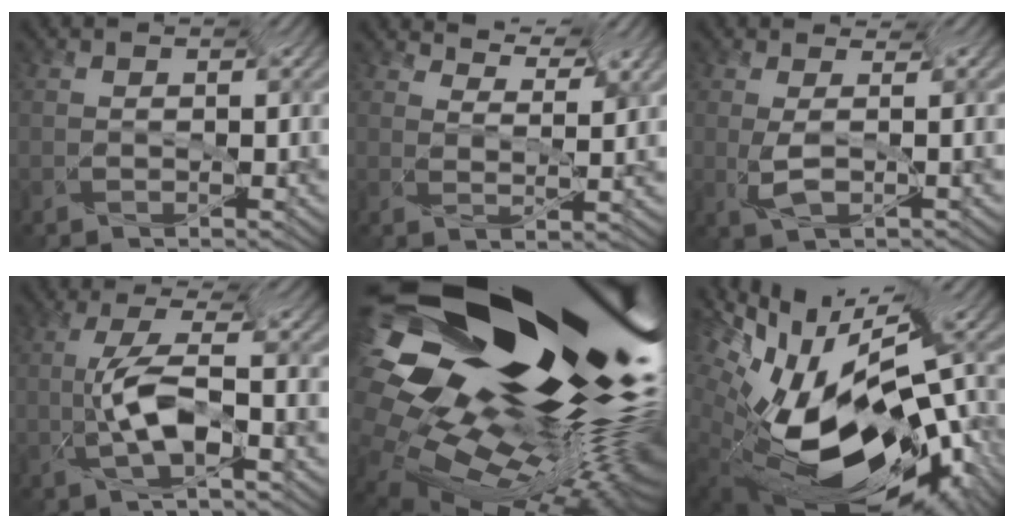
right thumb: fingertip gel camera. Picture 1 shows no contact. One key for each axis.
{"total": 3.7, "fx": 3.5, "fy": -0.4, "fz": 1.1, "tx": -0.037, "ty": 0.003, "tz": 0.061}
{"total": 1.8, "fx": -0.2, "fy": 0.7, "fz": 1.7, "tx": -0.043, "ty": -0.002, "tz": 0.003}
{"total": 5.2, "fx": -3.9, "fy": -0.4, "fz": 3.4, "tx": -0.078, "ty": 0.016, "tz": -0.066}
{"total": 15.8, "fx": 2.9, "fy": 9.0, "fz": 12.7, "tx": -0.254, "ty": 0.008, "tz": 0.049}
{"total": 16.9, "fx": -4.5, "fy": 9.9, "fz": 13.0, "tx": -0.231, "ty": -0.012, "tz": -0.059}